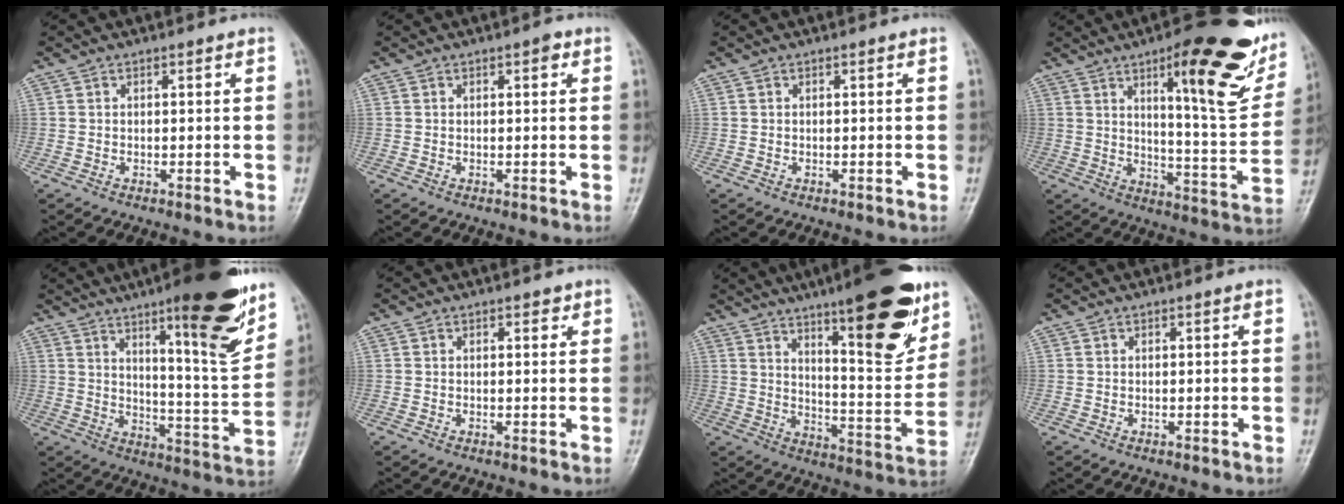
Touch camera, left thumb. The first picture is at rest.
{"total": 1.5, "force": [0.7, 0.7, 1.1], "torque": [-0.012, 0.001, 0.006]}
{"total": 0.0}
{"total": 21.7, "force": [11.0, 5.8, 17.8], "torque": [-0.193, -0.046, 0.153]}
{"total": 19.3, "force": [11.5, 3.9, 15.0], "torque": [-0.176, -0.065, 0.171]}
{"total": 1.3, "force": [0.8, 0.7, 0.8], "torque": [0.000, -0.002, 0.006]}
{"total": 21.1, "force": [12.2, 5.4, 16.3], "torque": [-0.193, -0.063, 0.184]}
{"total": 0.0}